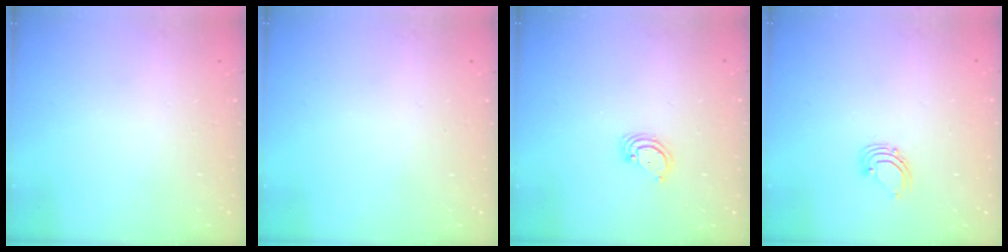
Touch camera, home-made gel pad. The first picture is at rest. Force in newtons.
{"total": 0.0}
{"total": 3.0, "press": 3.0, "slide": 0.3}
{"total": 2.9, "press": 2.9, "slide": 0.2}